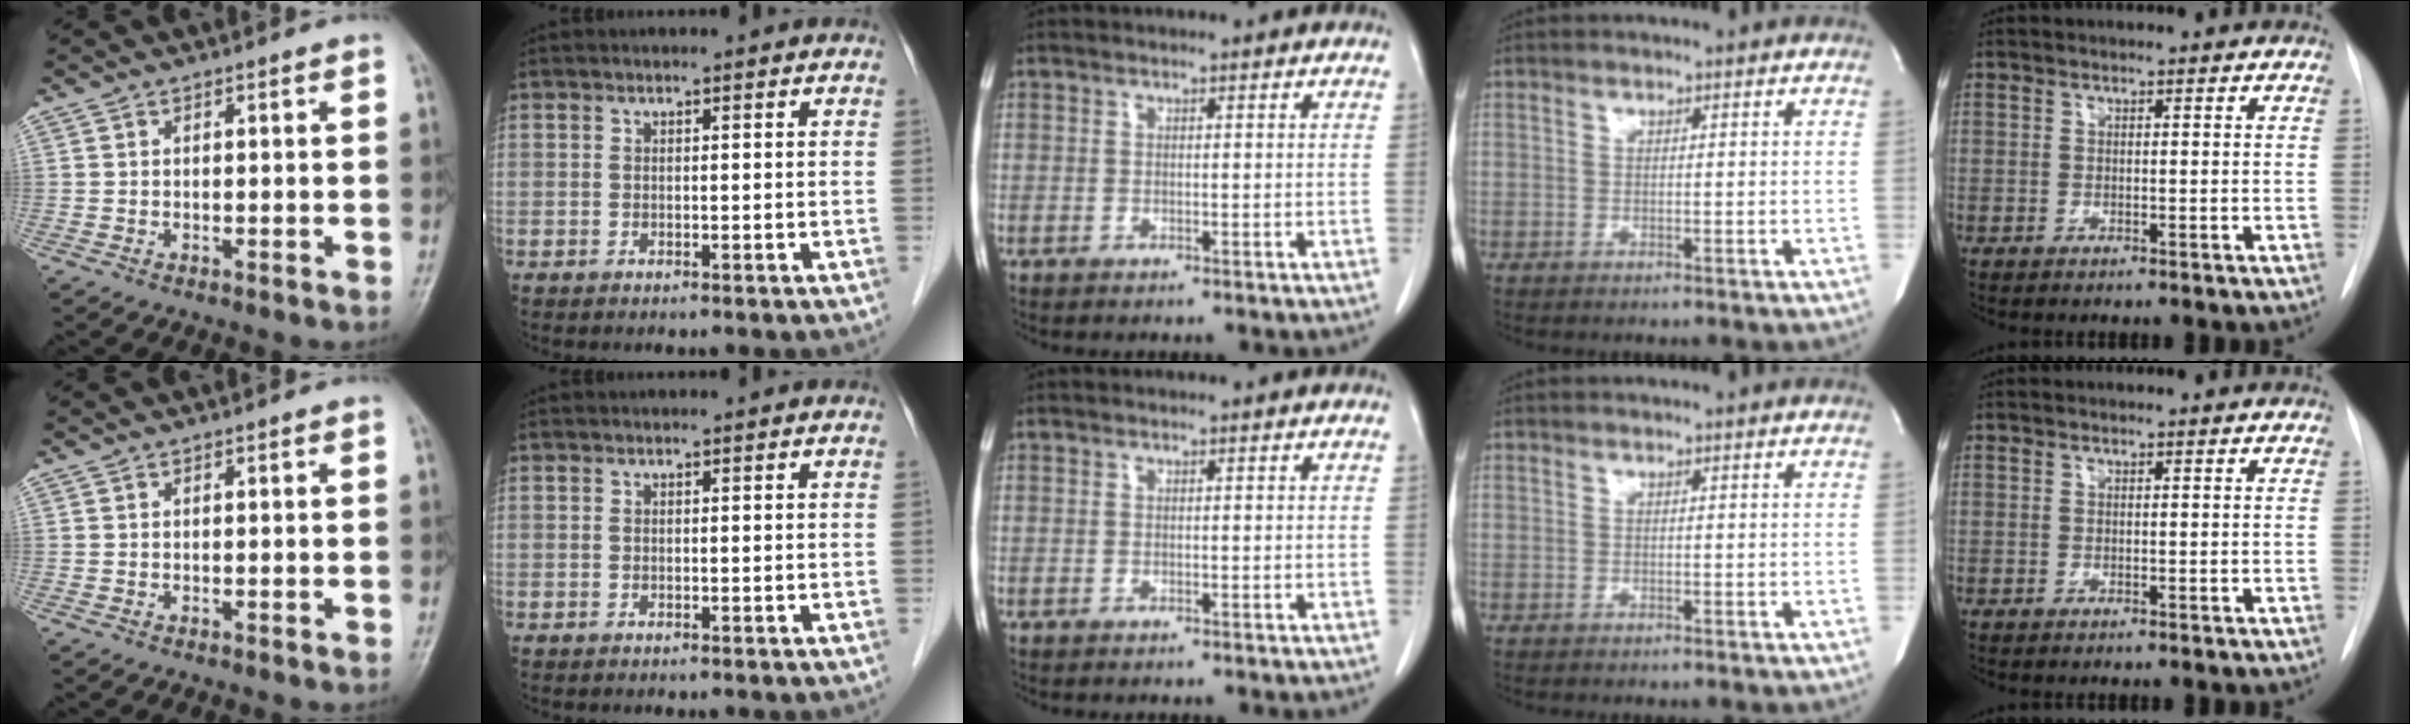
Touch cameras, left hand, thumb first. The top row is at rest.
{}